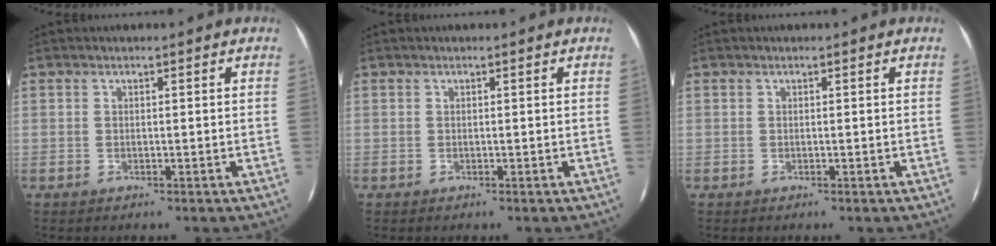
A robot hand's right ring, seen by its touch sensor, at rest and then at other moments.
{"total": 0.0}
{"total": 0.0}